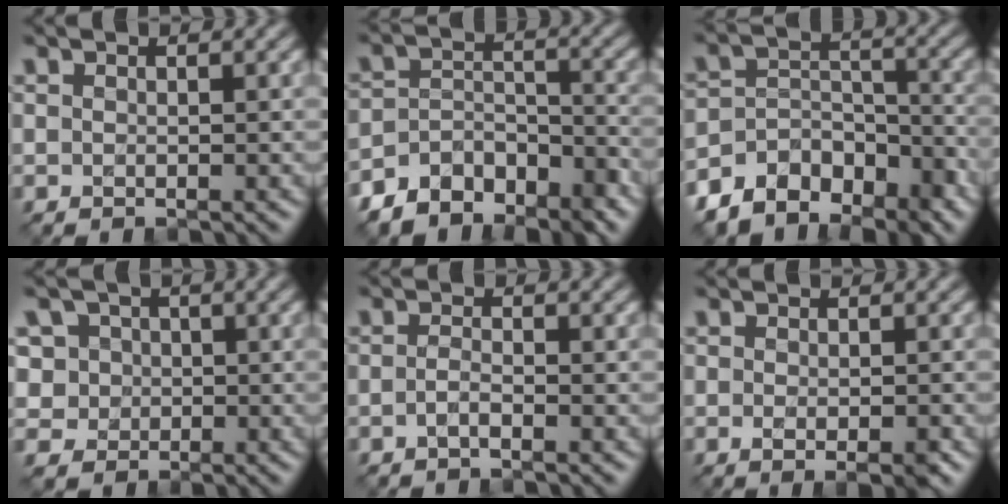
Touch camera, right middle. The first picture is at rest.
{"total": 7.2, "force": [-5.8, 3.5, 2.4], "torque": [-0.037, -0.003, -0.101]}
{"total": 8.6, "force": [-6.8, 4.5, 2.5], "torque": [-0.031, 0.010, -0.113]}
{"total": 5.6, "force": [1.5, 5.1, 1.8], "torque": [-0.030, 0.023, 0.009]}
{"total": 1.1, "force": [-0.6, 0.3, 0.9], "torque": [-0.020, 0.000, -0.013]}
{"total": 2.4, "force": [-0.9, 0.6, 2.1], "torque": [-0.034, -0.006, -0.013]}